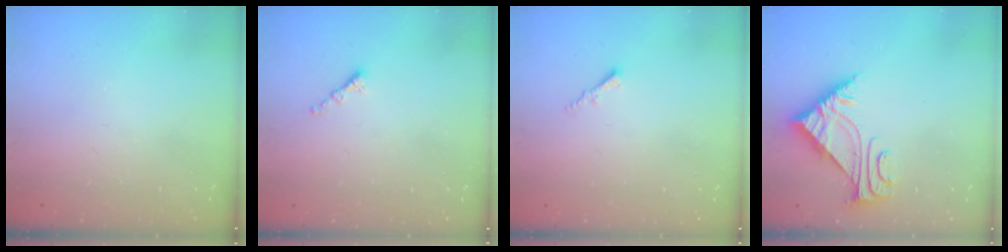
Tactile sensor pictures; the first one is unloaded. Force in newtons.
{"total": 1.4, "press": 1.3, "slide": 0.5}
{"total": 1.5, "press": 1.5, "slide": 0.4}
{"total": 5.5, "press": 5.4, "slide": 0.8}